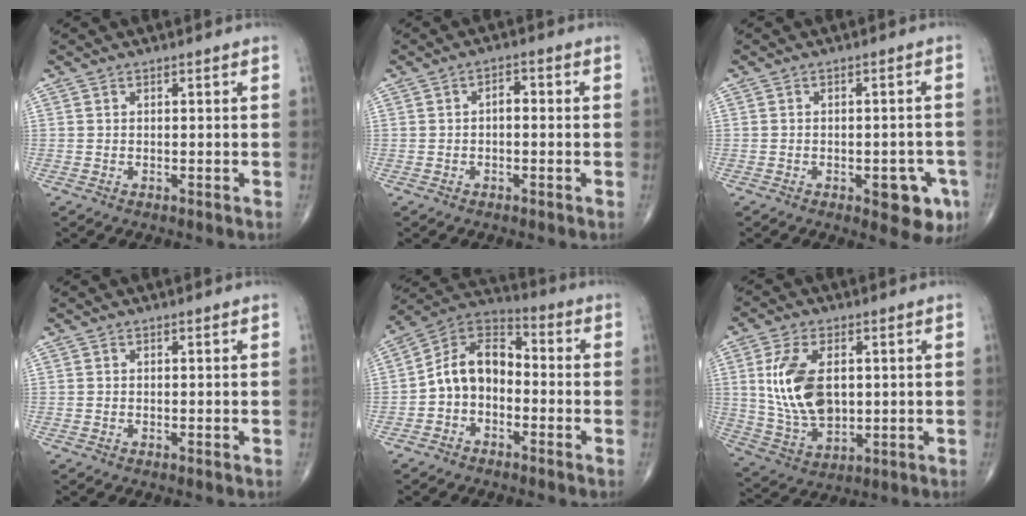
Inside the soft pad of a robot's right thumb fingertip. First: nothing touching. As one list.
[{"total": 2.4, "force": [-0.2, 1.4, 2.0], "torque": [-0.023, 0.011, -0.010]}, {"total": 7.5, "force": [-3.1, 3.4, 5.9], "torque": [-0.047, 0.009, -0.031]}, {"total": 0.0}, {"total": 10.6, "force": [-2.2, 7.5, 7.1], "torque": [-0.107, 0.048, -0.056]}, {"total": 13.7, "force": [2.0, 8.0, 10.9], "torque": [-0.206, -0.010, 0.048]}]